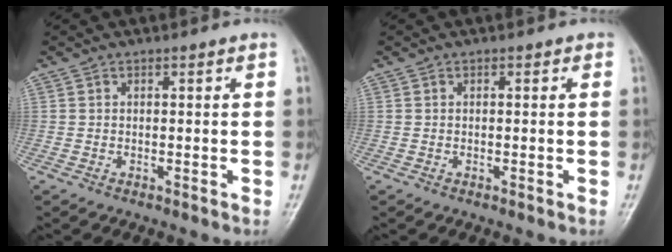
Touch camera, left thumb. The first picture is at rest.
{"total": 0.0}